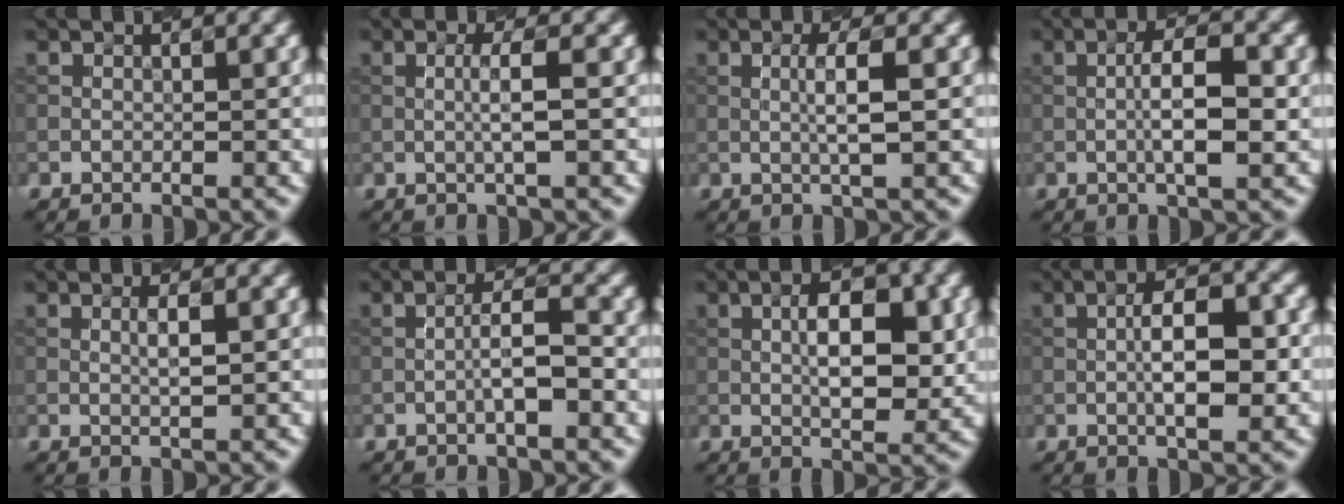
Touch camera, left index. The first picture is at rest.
{"total": 2.3, "force": [0.0, 0.1, 2.3], "torque": [-0.045, 0.002, -0.003]}
{"total": 2.9, "force": [0.2, 0.3, 2.8], "torque": [-0.051, 0.005, 0.000]}
{"total": 5.1, "force": [-0.3, 1.2, 5.0], "torque": [-0.090, 0.006, -0.010]}
{"total": 1.5, "force": [0.2, 0.2, 1.5], "torque": [-0.030, 0.004, 0.002]}
{"total": 3.2, "force": [-0.9, 0.6, 3.0], "torque": [-0.054, 0.010, -0.021]}
{"total": 6.2, "force": [0.5, 2.3, 5.7], "torque": [-0.092, 0.000, 0.007]}
{"total": 6.5, "force": [-0.4, 2.2, 6.1], "torque": [-0.103, 0.007, -0.011]}